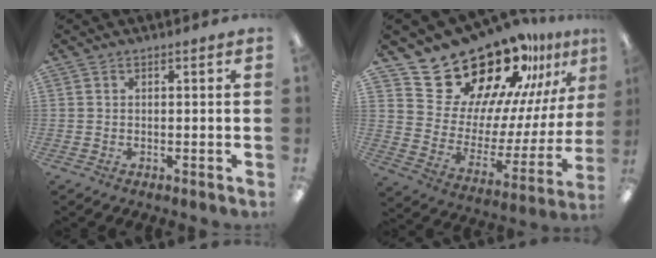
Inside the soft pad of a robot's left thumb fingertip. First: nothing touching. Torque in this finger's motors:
{"motor_torque": [1.24, 1.30, 1.35, -1.42, 0.10]}